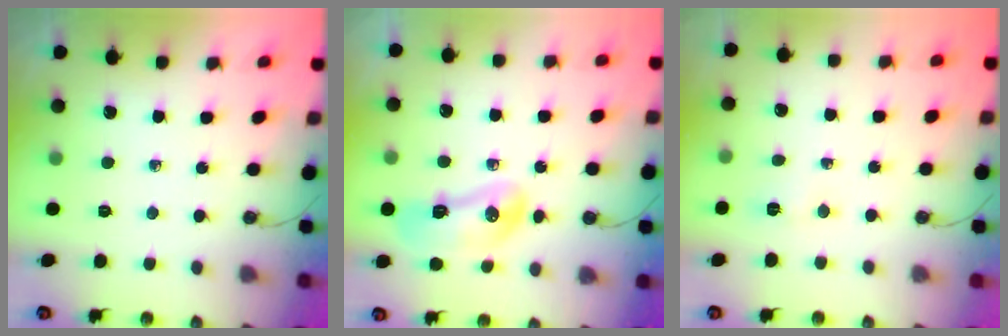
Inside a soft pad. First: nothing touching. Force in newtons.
{"total": 14.7, "press": 12.3, "slide": 8.1}
{"total": 3.4, "press": 3.2, "slide": 1.1}